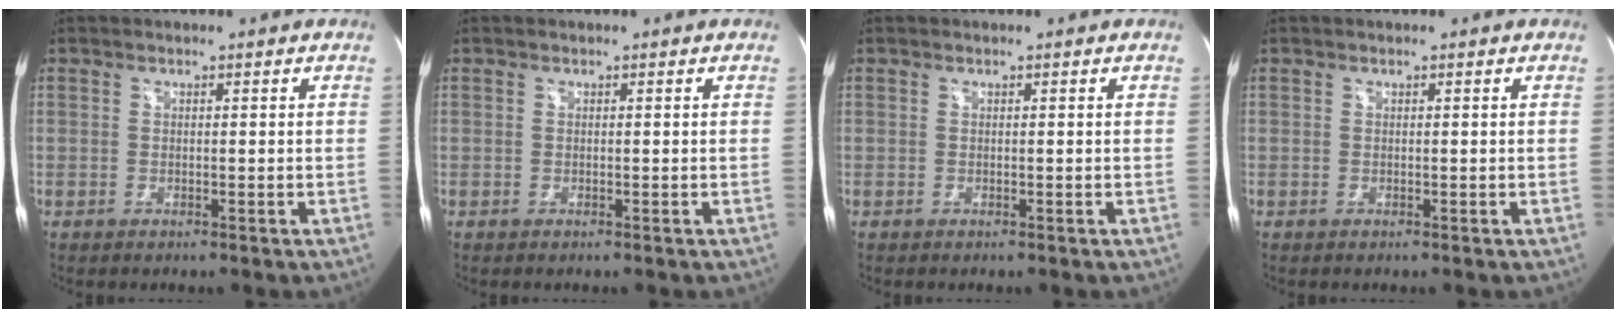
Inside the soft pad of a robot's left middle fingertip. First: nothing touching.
{"total": 0.0}
{"total": 0.0}
{"total": 0.0}